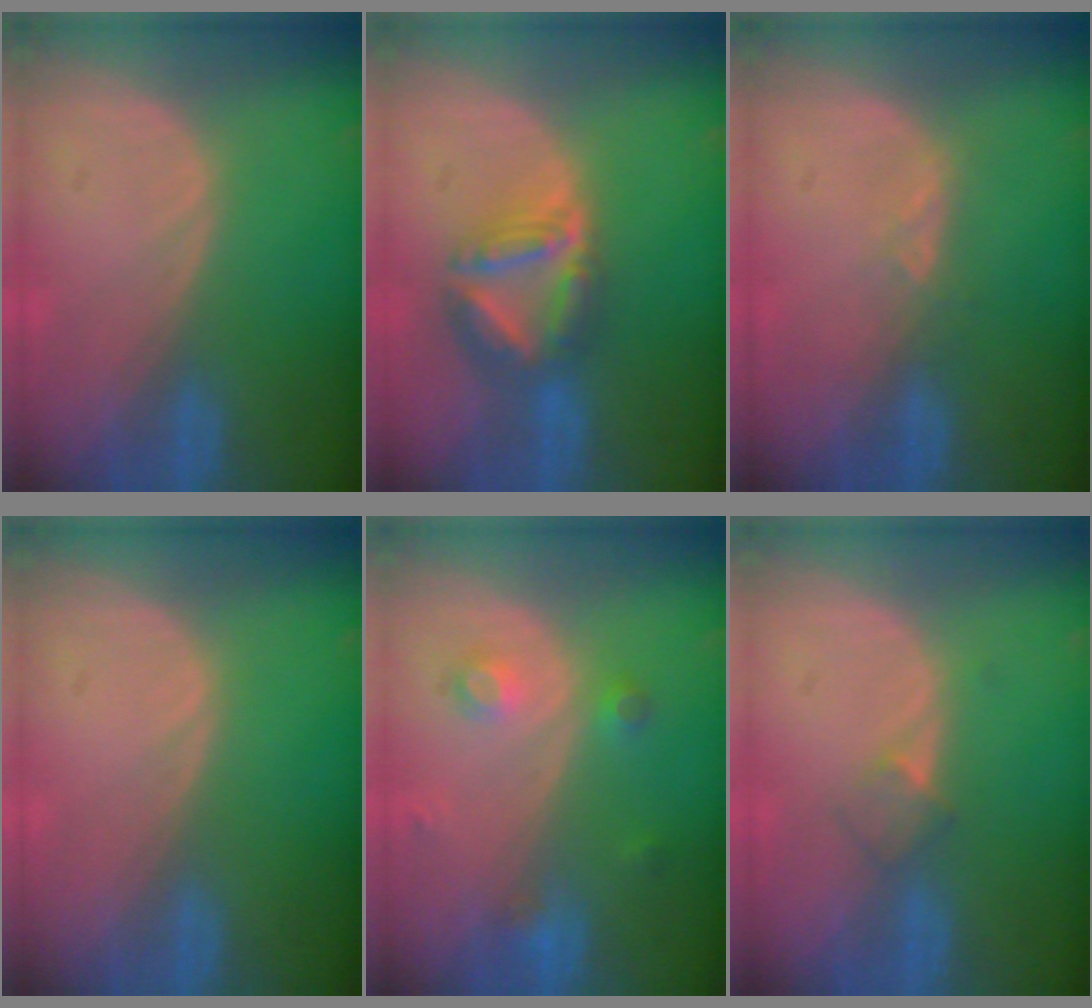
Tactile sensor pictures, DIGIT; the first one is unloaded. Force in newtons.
{"total": 8.0, "press": 6.9, "slide": 4.0}
{"total": 1.6, "press": 1.5, "slide": 0.7}
{"total": 0.0}
{"total": 3.7, "press": 3.2, "slide": 1.8}
{"total": 2.3, "press": 2.0, "slide": 1.1}